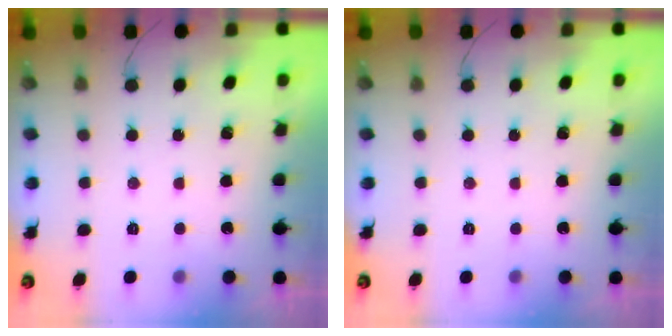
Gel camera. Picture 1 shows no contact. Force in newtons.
{"total": 0.0}